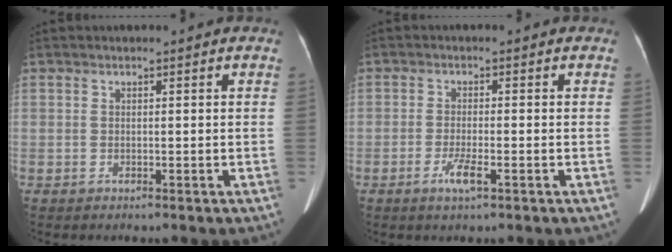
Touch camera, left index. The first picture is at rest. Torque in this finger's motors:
{"motor_torque": [0.08, -0.12, 0.07, 0.01]}